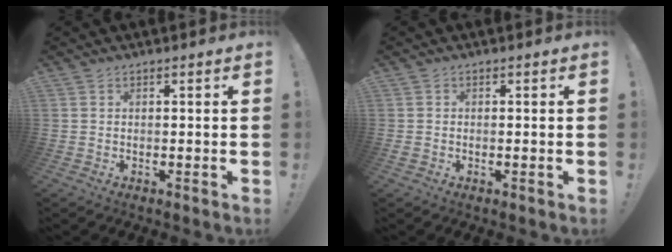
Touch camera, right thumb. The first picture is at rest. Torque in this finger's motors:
{"motor_torque": [0.02, 0.10, -0.19, 0.07, 0.06]}